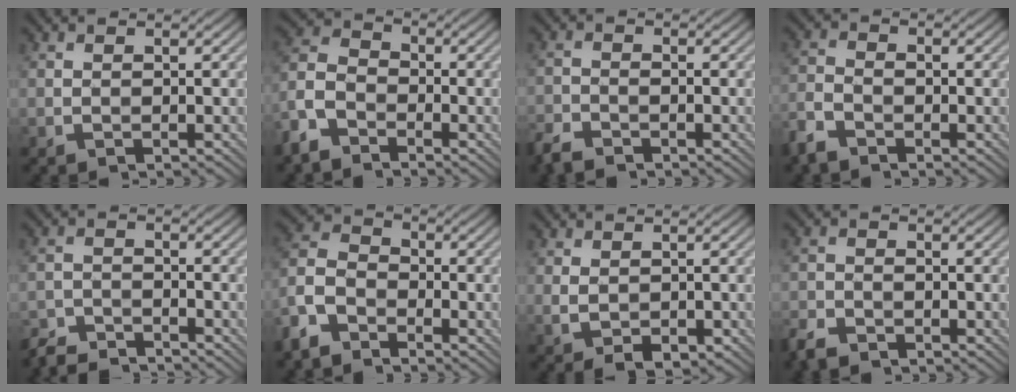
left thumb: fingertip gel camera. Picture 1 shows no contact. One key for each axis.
{"total": 6.6, "fx": -4.4, "fy": 3.7, "fz": 3.2, "tx": -0.089, "ty": -0.001, "tz": -0.105}
{"total": 3.3, "fx": -2.8, "fy": 1.0, "fz": 1.3, "tx": -0.030, "ty": -0.009, "tz": -0.064}
{"total": 4.0, "fx": -2.9, "fy": 2.0, "fz": 1.9, "tx": -0.046, "ty": -0.005, "tz": -0.074}
{"total": 4.4, "fx": -4.2, "fy": 0.8, "fz": 0.9, "tx": -0.016, "ty": -0.004, "tz": -0.089}
{"total": 7.3, "fx": -4.9, "fy": 4.1, "fz": 3.6, "tx": -0.095, "ty": -0.002, "tz": -0.118}
{"total": 3.1, "fx": -0.6, "fy": 1.8, "fz": 2.4, "tx": -0.052, "ty": -0.010, "tz": -0.003}
{"total": 3.5, "fx": -2.9, "fy": 1.5, "fz": 1.4, "tx": -0.030, "ty": -0.008, "tz": -0.067}